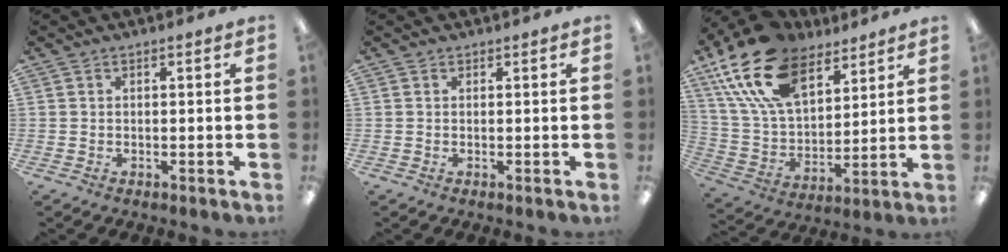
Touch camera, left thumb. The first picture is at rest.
{"total": 0.0}
{"total": 21.1, "force": [13.2, 11.2, 12.0], "torque": [-0.259, -0.058, 0.240]}